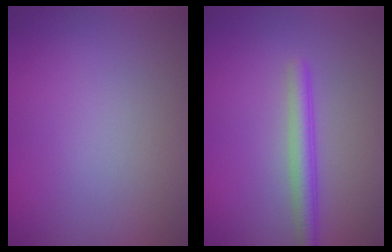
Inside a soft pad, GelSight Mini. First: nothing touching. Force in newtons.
{"total": 2.4, "press": 2.4, "slide": 0.1}